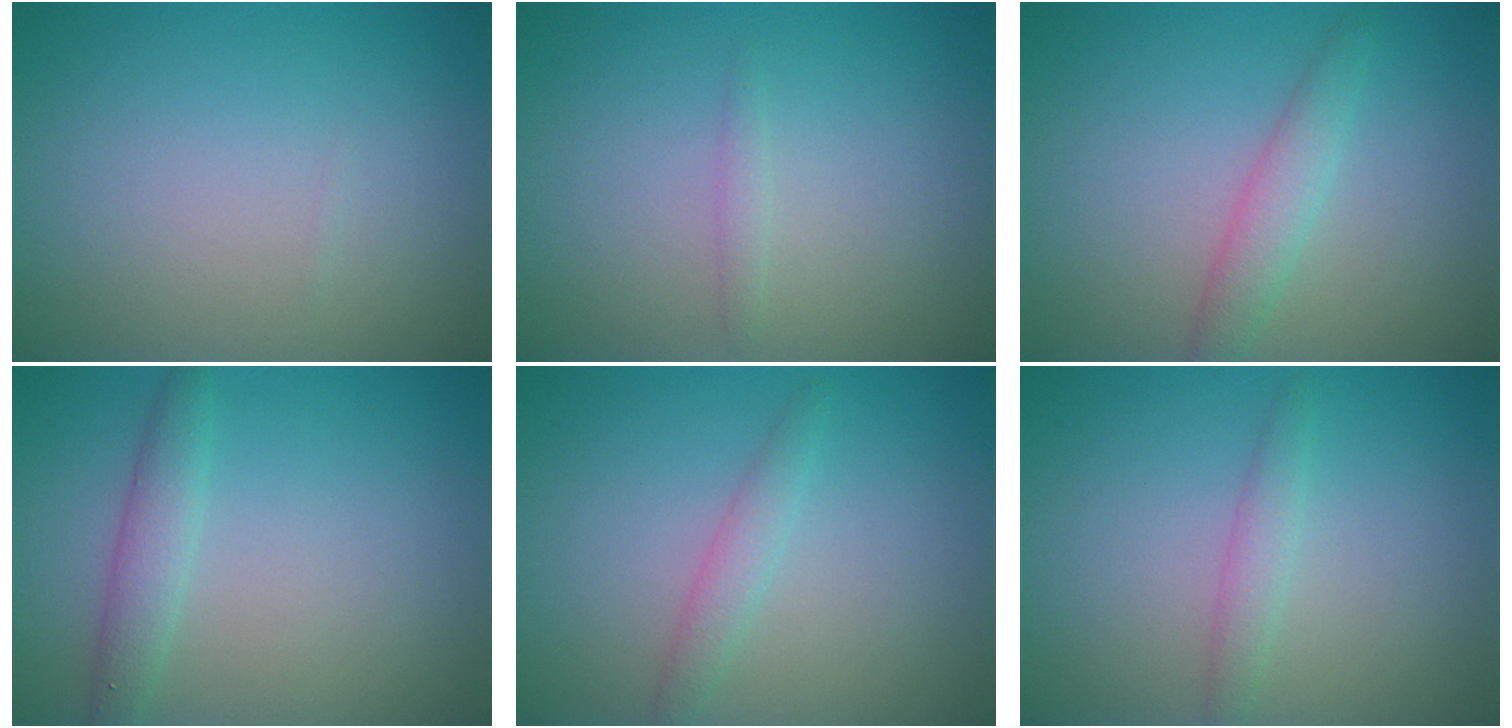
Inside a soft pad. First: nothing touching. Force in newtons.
{"total": 0.8, "press": 0.8, "slide": 0.0}
{"total": 2.3, "press": 2.3, "slide": 0.1}
{"total": 2.4, "press": 2.4, "slide": 0.1}
{"total": 1.7, "press": 1.7, "slide": 0.1}
{"total": 1.6, "press": 1.6, "slide": 0.0}